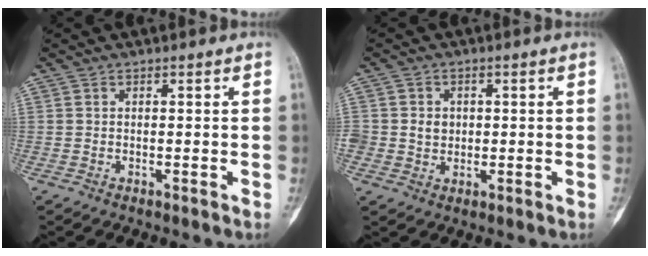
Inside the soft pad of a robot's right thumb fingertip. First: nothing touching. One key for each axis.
{"total": 3.5, "fx": 0.3, "fy": 3.2, "fz": 1.5, "tx": -0.004, "ty": 0.004, "tz": 0.007}